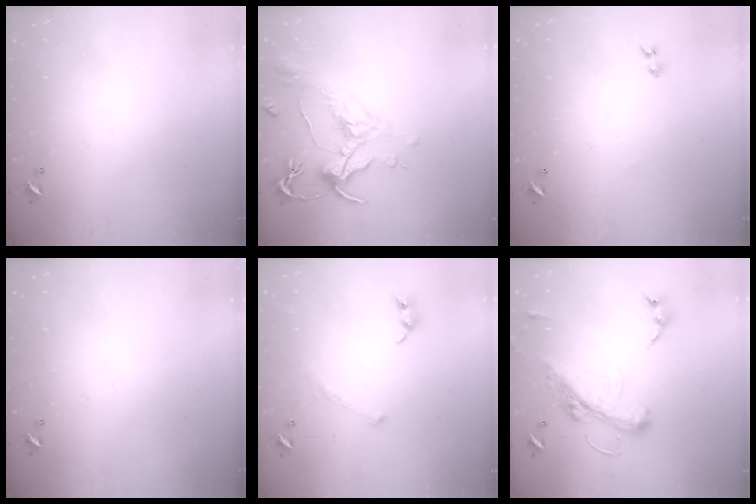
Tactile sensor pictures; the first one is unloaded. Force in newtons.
{"total": 1.6, "press": 0.7, "slide": 1.4}
{"total": 2.1, "press": 1.9, "slide": 1.0}
{"total": 0.0}
{"total": 3.7, "press": 3.6, "slide": 0.5}
{"total": 6.2, "press": 6.0, "slide": 1.6}